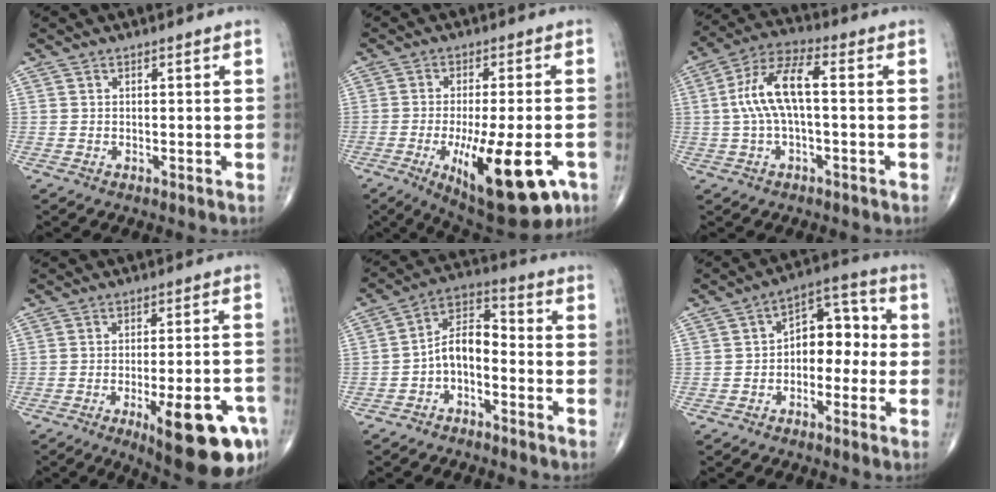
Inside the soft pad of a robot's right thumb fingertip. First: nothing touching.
{"total": 19.0, "force": [-7.3, 6.4, 16.4], "torque": [-0.219, -0.008, -0.094]}
{"total": 10.5, "force": [0.3, 3.9, 9.8], "torque": [-0.210, 0.037, 0.001]}
{"total": 19.2, "force": [-8.9, 5.5, 16.2], "torque": [-0.166, 0.029, -0.111]}
{"total": 8.0, "force": [-2.9, 4.4, 6.0], "torque": [-0.098, 0.054, -0.065]}
{"total": 9.5, "force": [-1.1, 6.2, 7.1], "torque": [-0.064, 0.043, -0.035]}